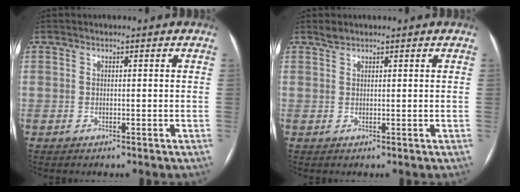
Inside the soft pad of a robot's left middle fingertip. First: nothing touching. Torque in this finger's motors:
{"motor_torque": [0.04, 0.00, 0.00, 0.00]}